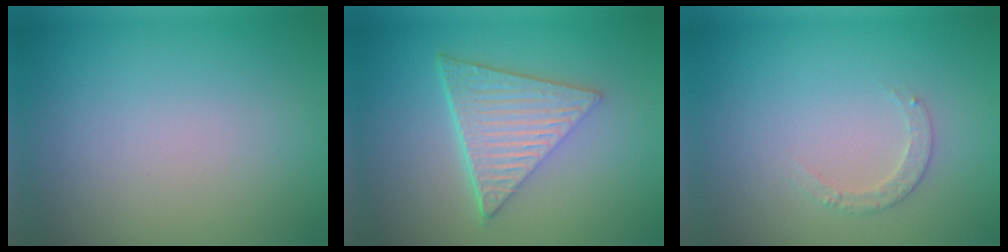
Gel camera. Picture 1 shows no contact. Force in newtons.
{"total": 6.9, "press": 4.6, "slide": 5.1}
{"total": 1.5, "press": 1.5, "slide": 0.2}